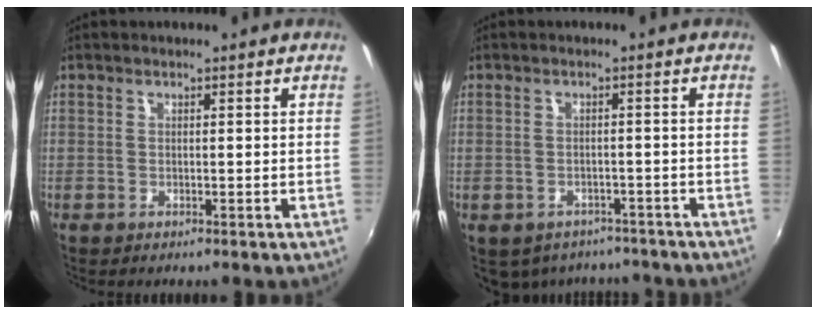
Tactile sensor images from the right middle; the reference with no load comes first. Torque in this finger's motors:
{"motor_torque": [1.05, -1.09, 0.21, 0.09]}